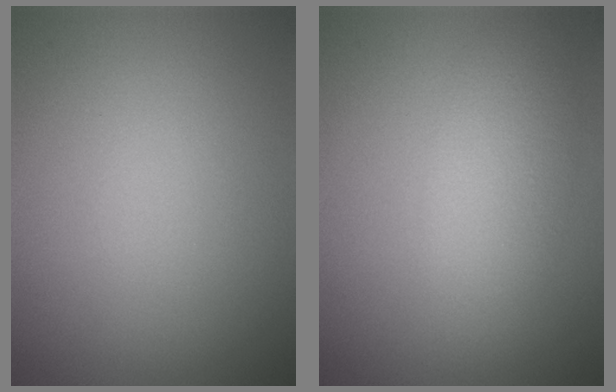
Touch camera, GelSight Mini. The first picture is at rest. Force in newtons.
{"total": 4.1, "press": 4.1, "slide": 0.2}